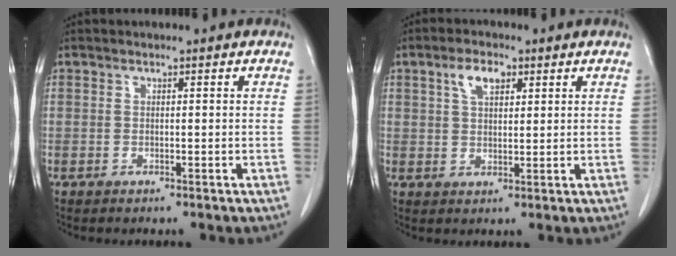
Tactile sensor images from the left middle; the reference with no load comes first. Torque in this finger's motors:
{"motor_torque": [0.40, -0.15, -0.11, -0.02]}